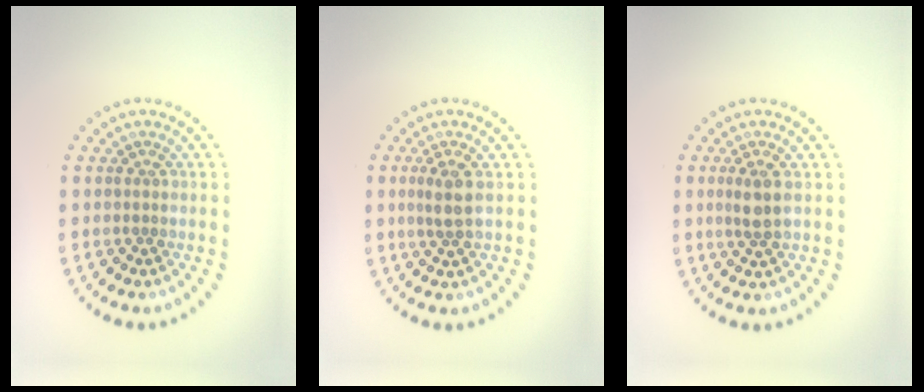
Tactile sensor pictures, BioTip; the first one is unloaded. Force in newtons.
{"total": 1.9, "press": 1.8, "slide": 0.8}
{"total": 2.0, "press": 1.8, "slide": 0.9}